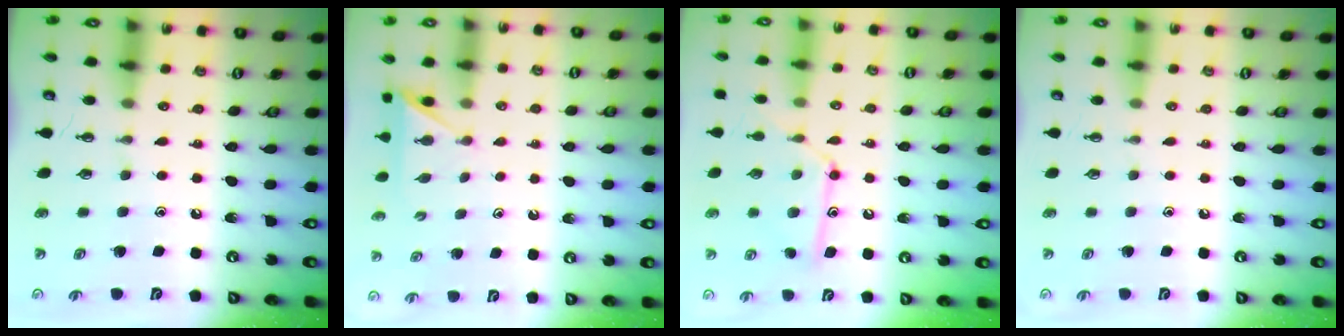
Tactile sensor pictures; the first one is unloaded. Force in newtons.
{"total": 2.4, "press": 2.4, "slide": 0.4}
{"total": 12.9, "press": 12.9, "slide": 0.8}
{"total": 0.0}